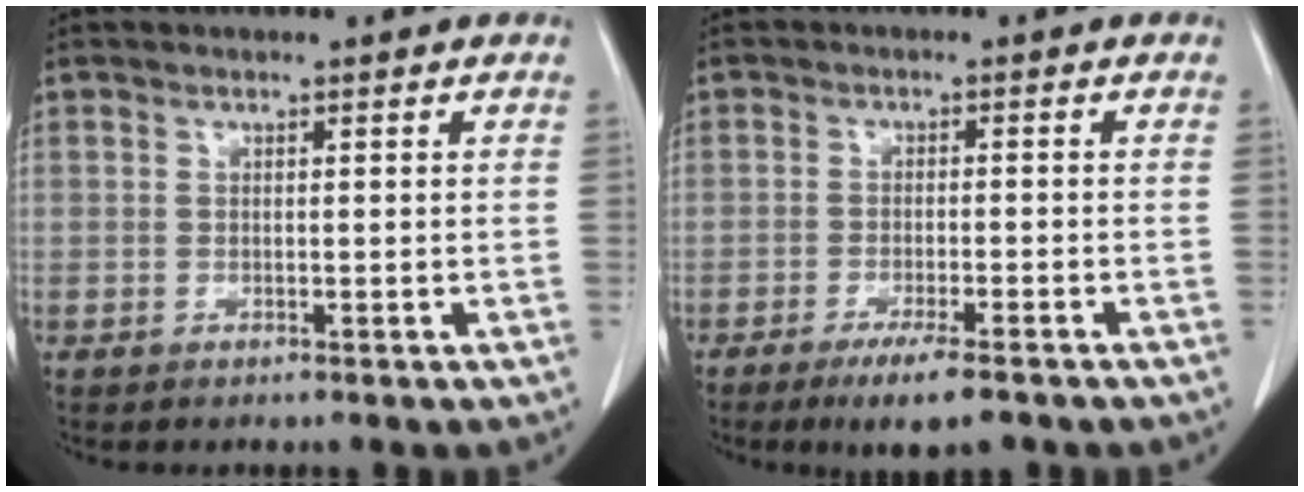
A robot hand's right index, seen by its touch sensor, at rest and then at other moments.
{"total": 6.8, "force": [-4.8, 0.8, 4.7], "torque": [-0.071, -0.015, -0.072]}